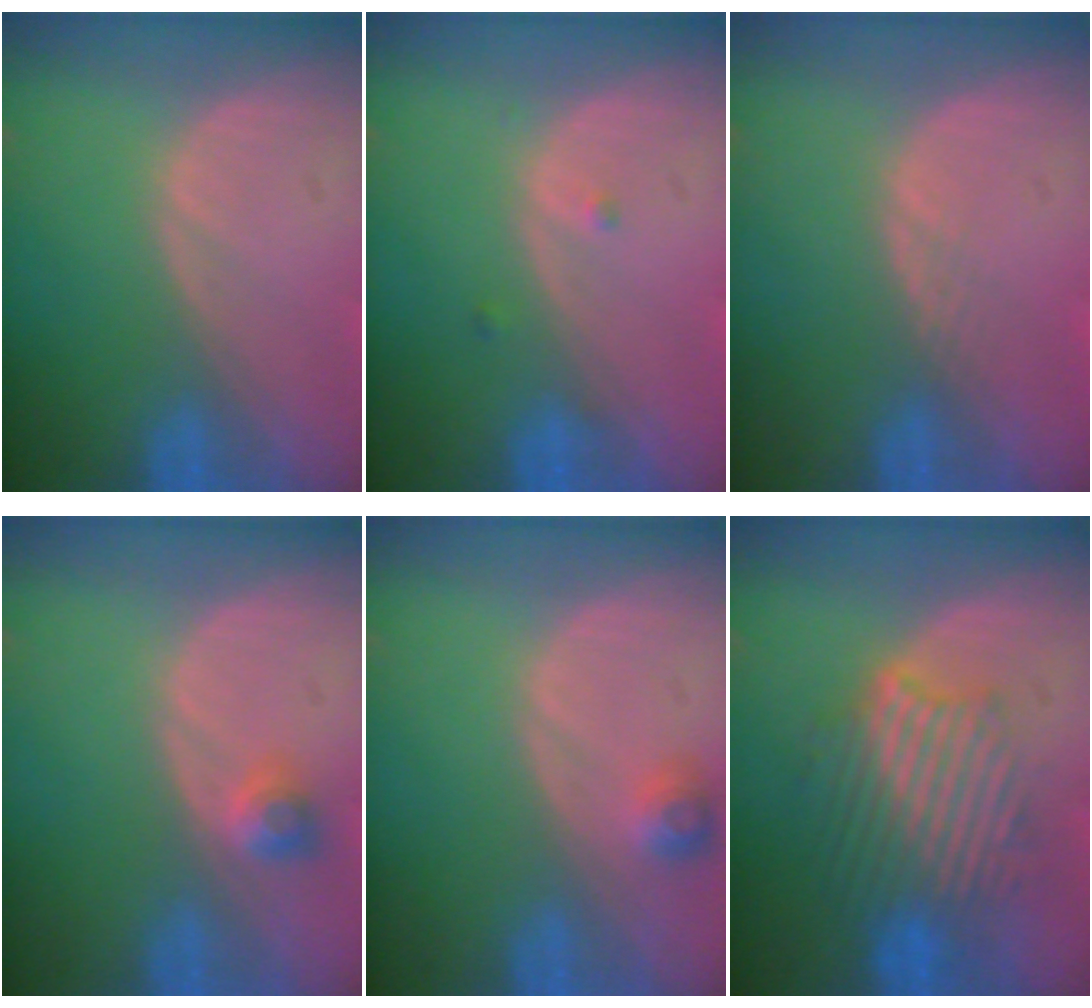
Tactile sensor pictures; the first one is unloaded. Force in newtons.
{"total": 0.8, "press": 0.8, "slide": 0.2}
{"total": 1.0, "press": 0.8, "slide": 0.5}
{"total": 2.4, "press": 2.0, "slide": 1.3}
{"total": 2.5, "press": 2.3, "slide": 1.0}
{"total": 8.9, "press": 8.8, "slide": 1.7}